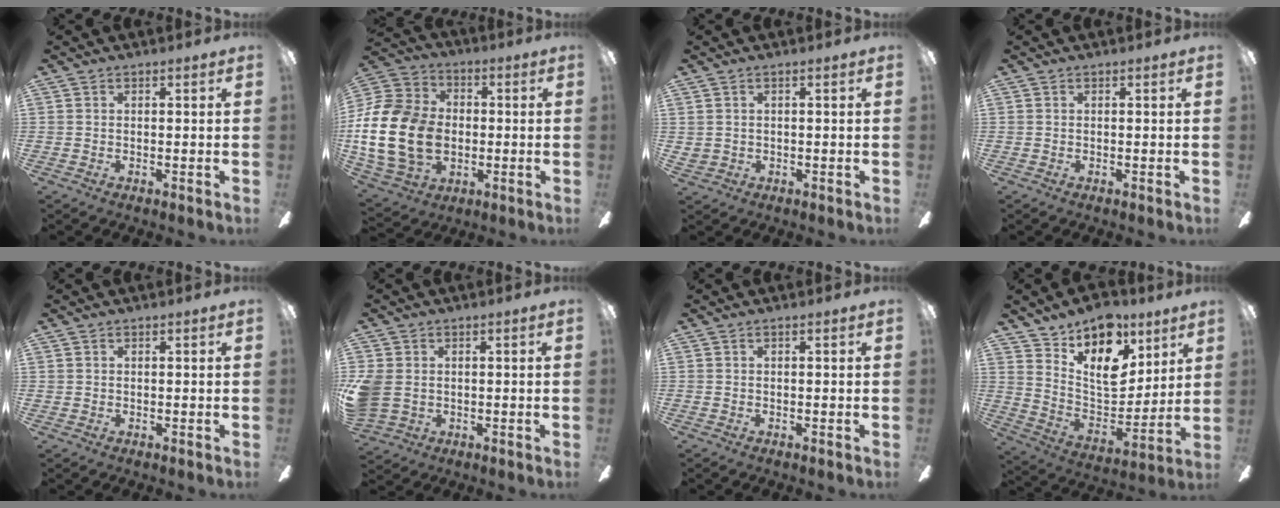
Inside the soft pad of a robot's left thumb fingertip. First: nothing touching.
{"total": 20.6, "force": [-2.3, 15.5, 13.5], "torque": [-0.291, 0.027, -0.029]}
{"total": 1.2, "force": [0.5, 1.0, 0.2], "torque": [-0.006, 0.002, 0.008]}
{"total": 0.0}
{"total": 0.6, "force": [0.4, 0.5, -0.1], "torque": [0.000, 0.001, 0.008]}
{"total": 7.1, "force": [0.3, 6.0, 3.8], "torque": [-0.097, 0.014, 0.012]}
{"total": 0.0}
{"total": 16.4, "force": [10.6, 9.2, 8.5], "torque": [-0.135, -0.074, 0.193]}